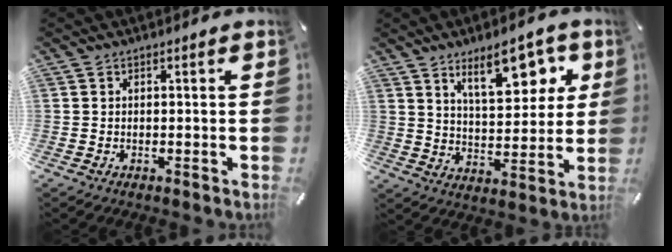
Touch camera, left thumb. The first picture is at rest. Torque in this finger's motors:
{"motor_torque": [2.02, 2.12, 1.43, -1.32, 0.41]}